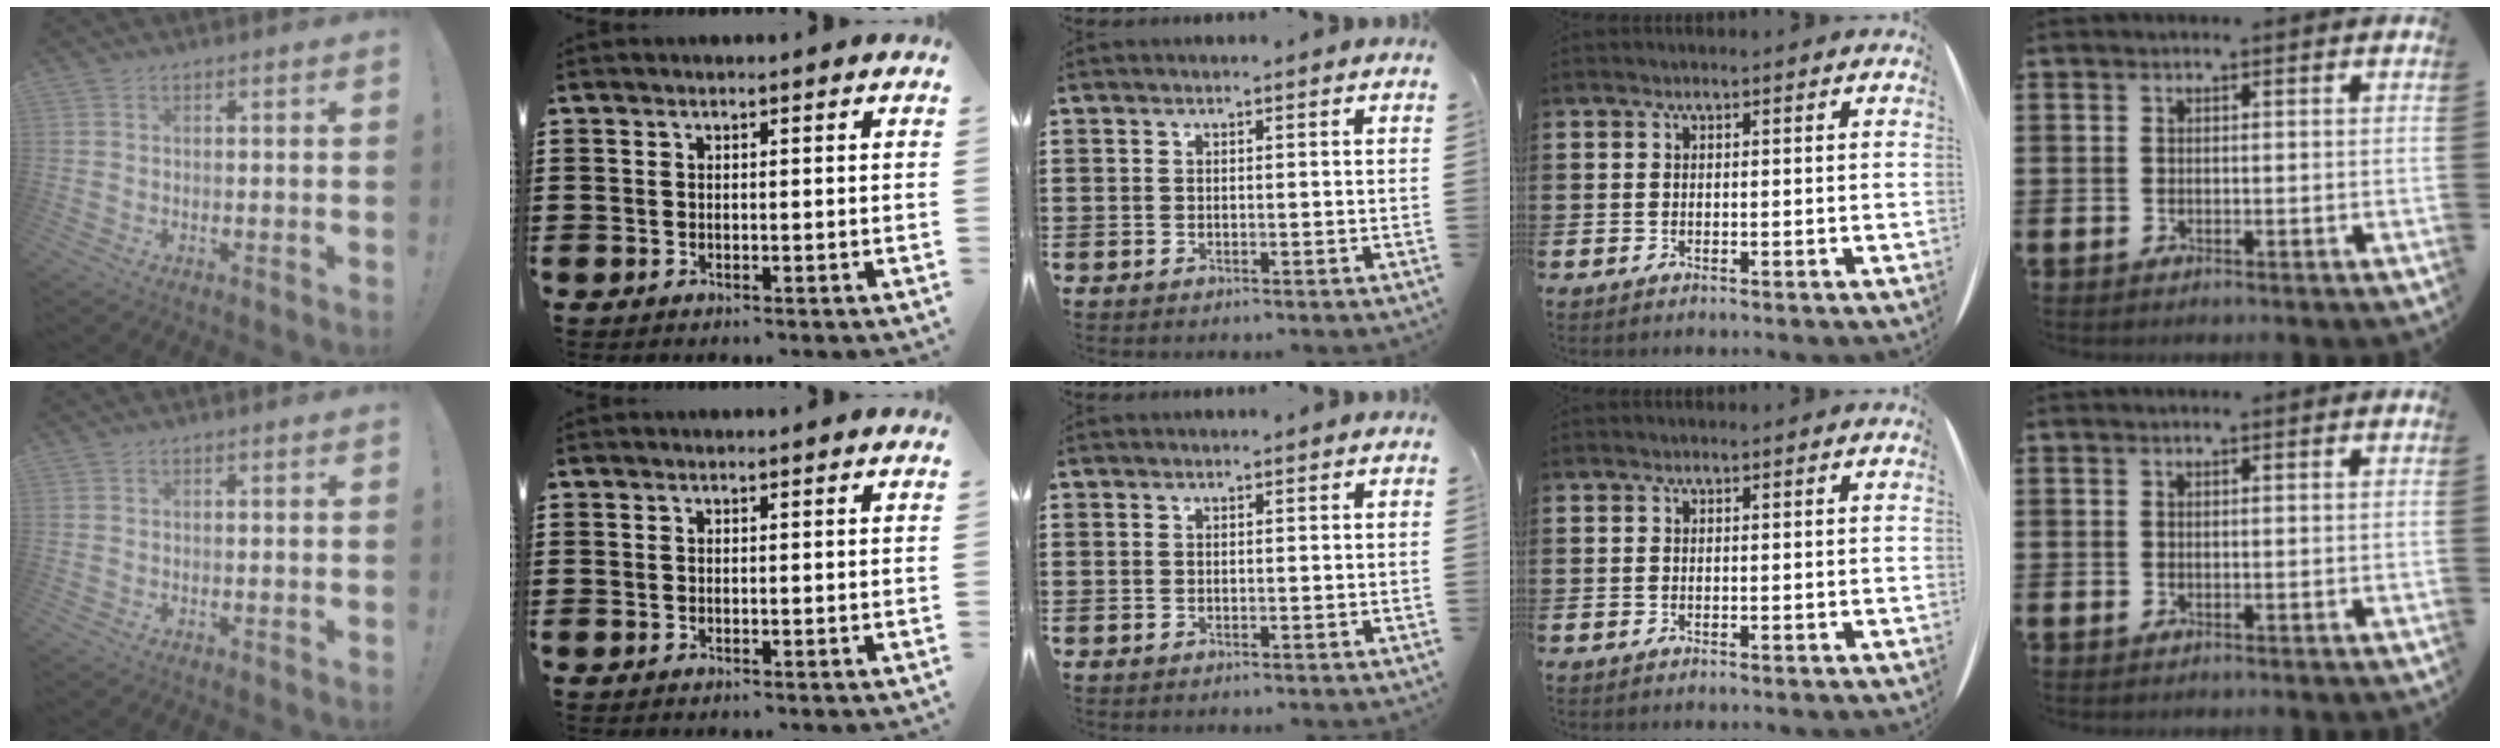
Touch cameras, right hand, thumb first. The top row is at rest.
{}